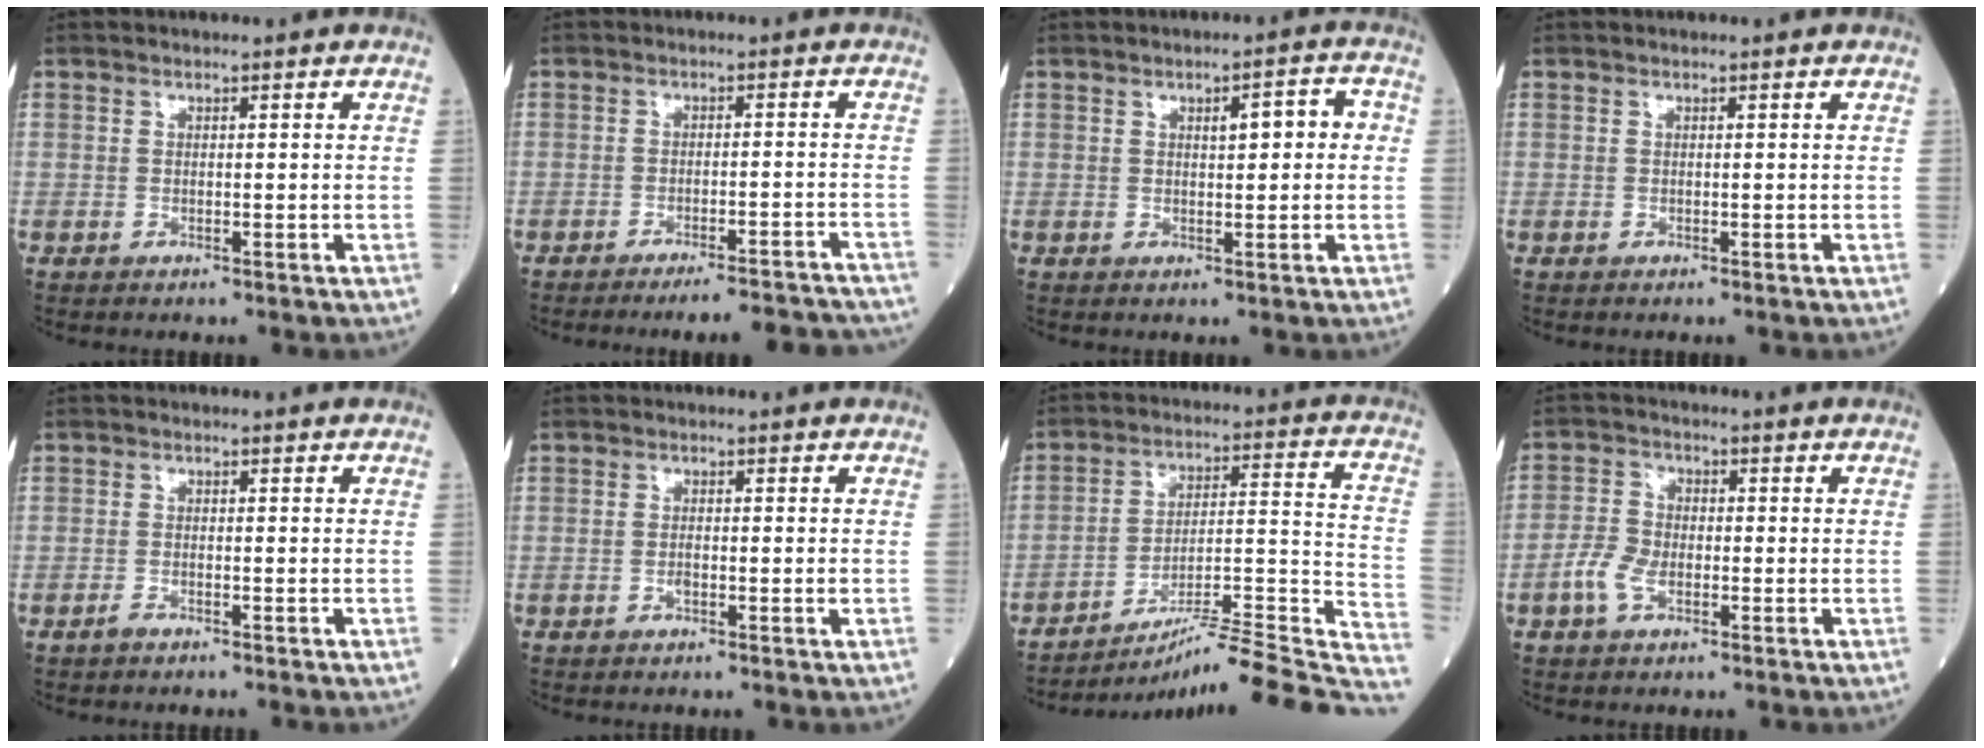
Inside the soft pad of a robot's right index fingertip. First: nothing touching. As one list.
[{"total": 10.6, "force": [-10.1, 0.6, 3.1], "torque": [-0.017, 0.004, -0.123]}, {"total": 4.2, "force": [0.8, 1.2, 4.0], "torque": [-0.058, 0.017, 0.011]}, {"total": 0.0}, {"total": 1.2, "force": [-1.1, 0.1, 0.5], "torque": [-0.012, -0.001, -0.017]}, {"total": 1.2, "force": [-0.4, 0.2, 1.1], "torque": [-0.018, 0.002, -0.006]}, {"total": 24.3, "force": [-21.1, -0.9, 12.0], "torque": [-0.102, 0.001, -0.303]}, {"total": 4.3, "force": [-1.9, 2.4, 3.0], "torque": [-0.072, 0.006, -0.042]}]